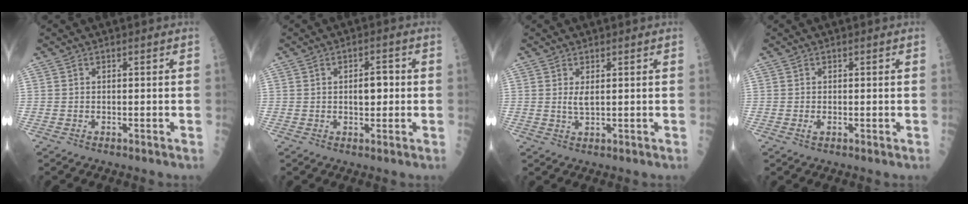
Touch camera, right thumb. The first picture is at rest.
{"total": 4.0, "force": [0.2, 2.2, 3.4], "torque": [-0.038, 0.004, 0.002]}
{"total": 1.9, "force": [0.6, 0.6, 1.7], "torque": [-0.035, -0.008, 0.015]}
{"total": 1.0, "force": [-0.1, 0.6, 0.8], "torque": [-0.011, -0.001, -0.004]}